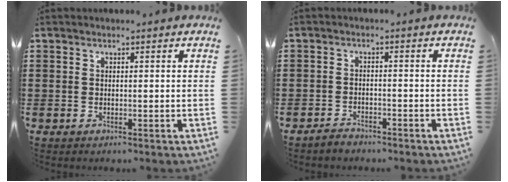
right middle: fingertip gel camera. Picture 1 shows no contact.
{"total": 2.0, "force": [-1.9, 0.6, 0.1], "torque": [-0.008, 0.003, -0.040]}